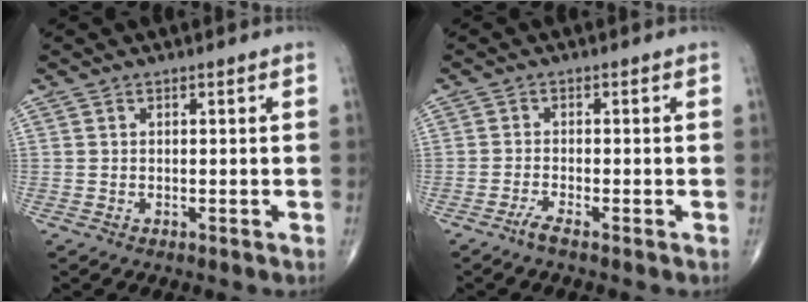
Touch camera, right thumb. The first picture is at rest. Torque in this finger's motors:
{"motor_torque": [0.81, 0.42, 0.08, -0.66, -0.04]}